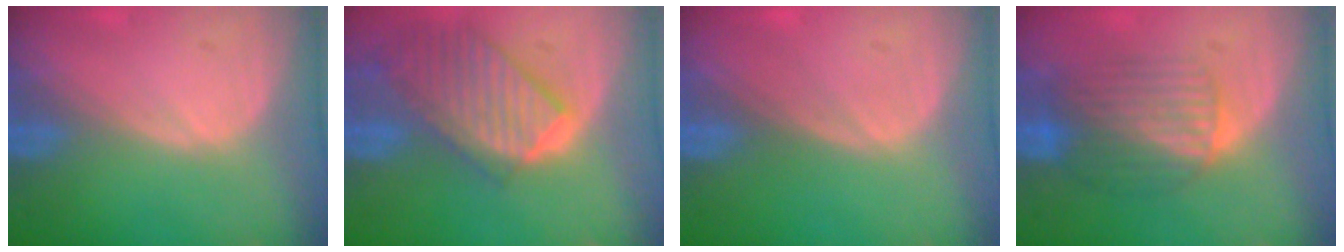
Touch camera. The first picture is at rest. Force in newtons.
{"total": 9.9, "press": 8.6, "slide": 4.8}
{"total": 0.0}
{"total": 6.5, "press": 6.4, "slide": 1.0}